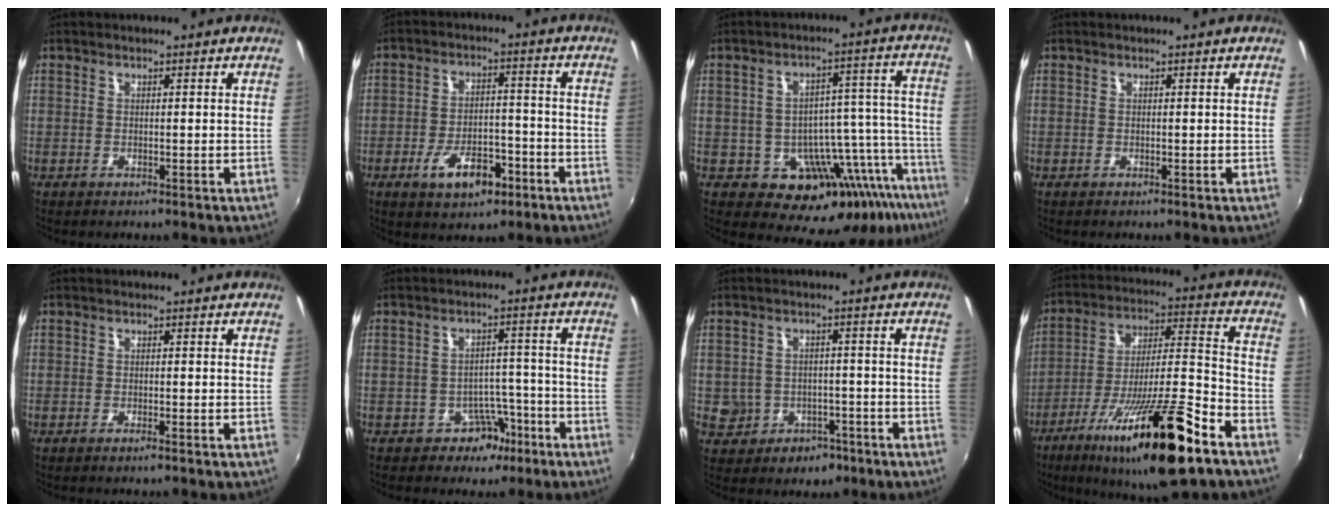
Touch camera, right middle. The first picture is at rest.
{"total": 8.4, "force": [-4.1, 3.9, 6.2], "torque": [-0.121, 0.001, -0.058]}
{"total": 14.3, "force": [-8.6, 7.9, 8.3], "torque": [-0.101, 0.010, -0.105]}
{"total": 0.0}
{"total": 0.9, "force": [-0.7, -0.2, 0.6], "torque": [-0.010, -0.001, -0.014]}
{"total": 4.9, "force": [-3.0, 3.6, 1.6], "torque": [-0.028, 0.019, -0.034]}
{"total": 7.7, "force": [-2.7, 6.9, 2.2], "torque": [-0.065, 0.020, -0.020]}
{"total": 23.4, "force": [-13.7, 3.7, 18.6], "torque": [-0.322, -0.033, -0.230]}